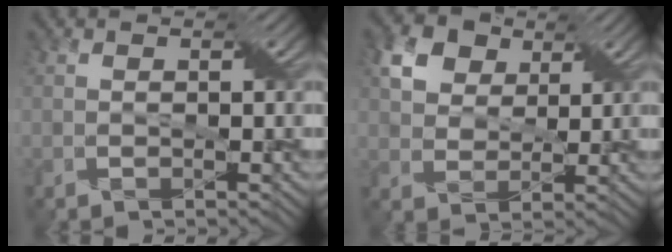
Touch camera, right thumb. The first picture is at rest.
{"total": 6.8, "force": [3.5, 4.8, 3.2], "torque": [-0.084, 0.009, 0.059]}